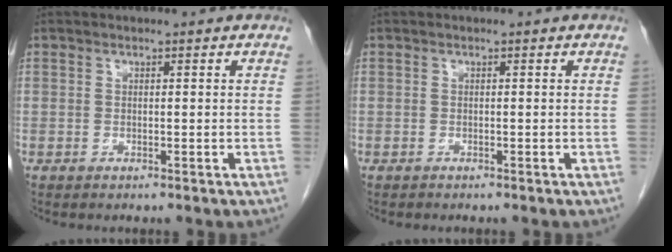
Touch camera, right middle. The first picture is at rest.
{"total": 0.0}